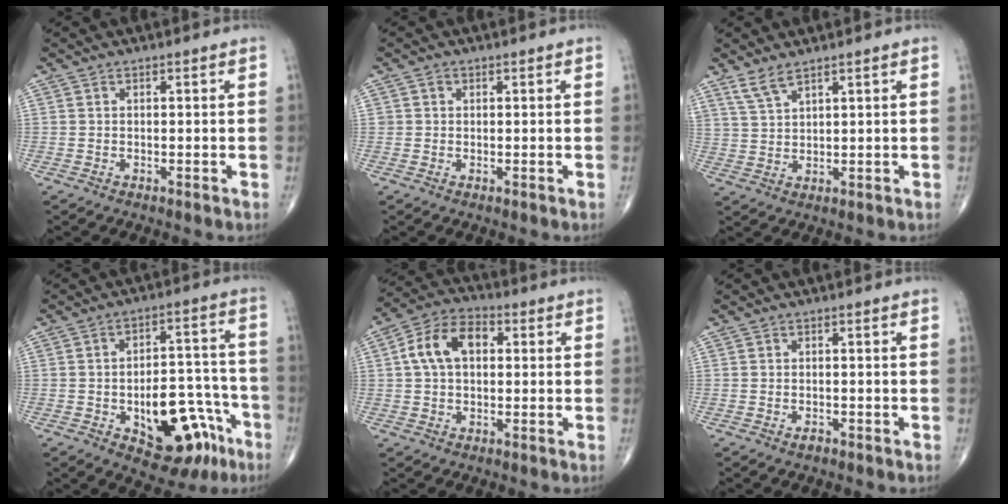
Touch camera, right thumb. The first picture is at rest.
{"total": 1.0, "force": [0.2, 0.9, 0.2], "torque": [0.004, 0.002, 0.002]}
{"total": 3.9, "force": [3.1, 1.0, 2.1], "torque": [-0.047, -0.014, 0.070]}
{"total": 16.9, "force": [-7.3, 8.9, 12.4], "torque": [-0.127, 0.058, -0.089]}
{"total": 10.0, "force": [1.7, 6.5, 7.4], "torque": [-0.132, 0.027, 0.023]}
{"total": 1.1, "force": [-0.7, 0.6, 0.7], "torque": [-0.010, 0.003, -0.012]}